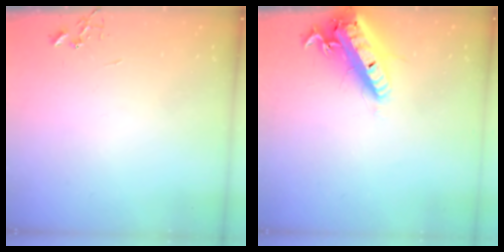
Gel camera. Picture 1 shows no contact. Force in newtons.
{"total": 20.0, "press": 19.7, "slide": 4.0}